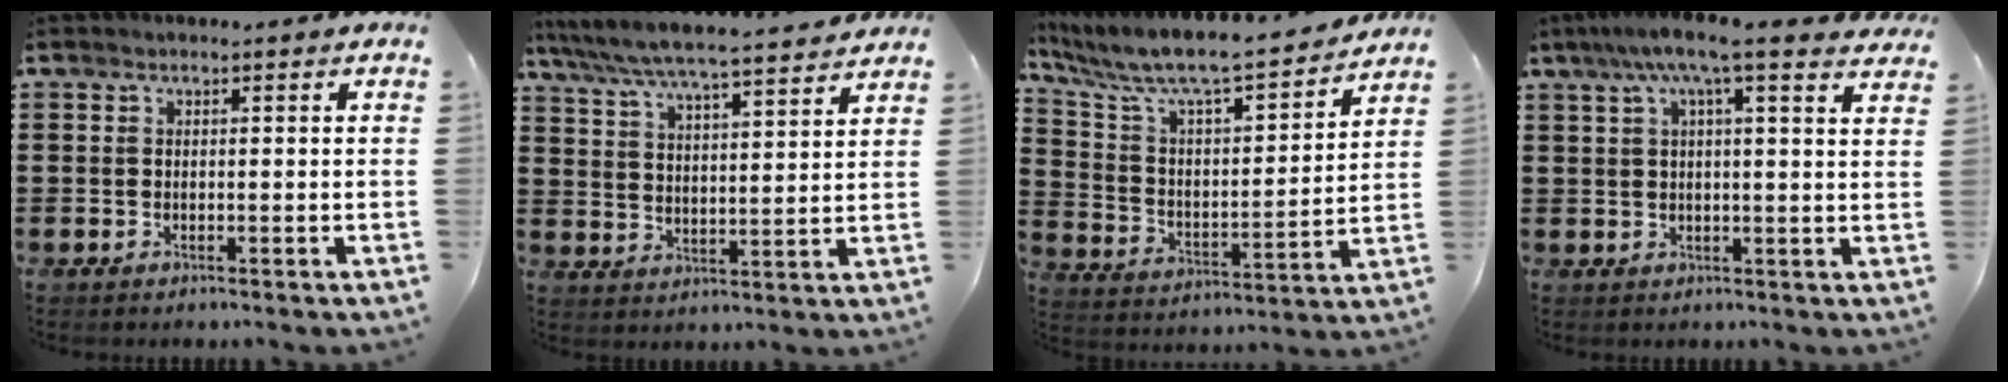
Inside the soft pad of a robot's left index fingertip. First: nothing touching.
{"total": 6.3, "force": [5.9, -0.3, 2.2], "torque": [-0.067, -0.039, 0.098]}
{"total": 7.4, "force": [6.4, 0.9, 3.5], "torque": [-0.099, -0.055, 0.102]}
{"total": 6.8, "force": [4.7, 0.3, 4.8], "torque": [-0.109, -0.007, 0.079]}